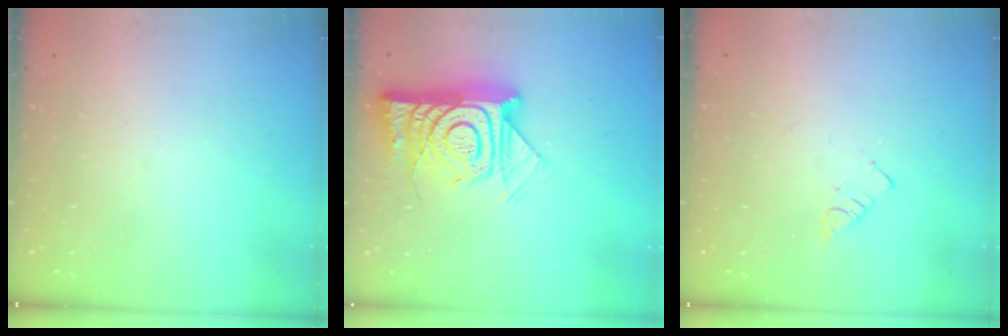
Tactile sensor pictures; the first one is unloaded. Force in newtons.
{"total": 16.9, "press": 16.9, "slide": 1.2}
{"total": 3.2, "press": 3.2, "slide": 0.4}